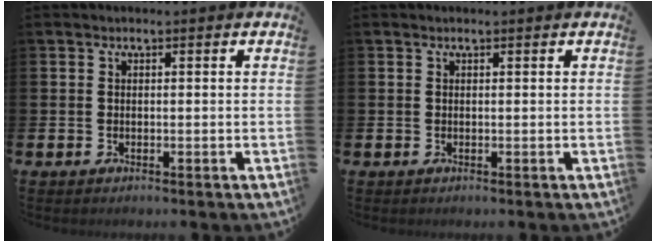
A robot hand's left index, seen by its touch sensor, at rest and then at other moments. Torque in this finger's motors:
{"motor_torque": [0.00, 0.07, -0.04, -0.01]}